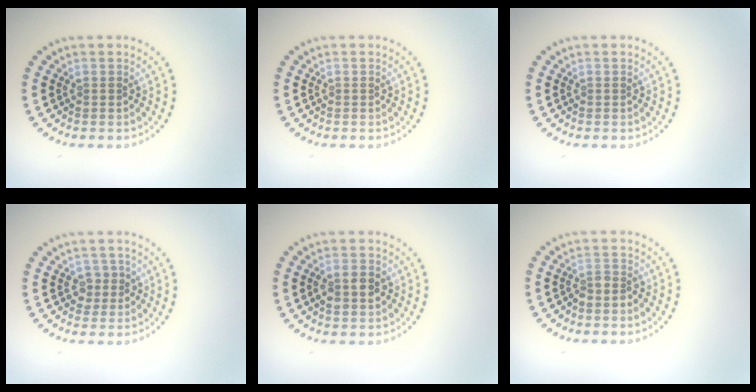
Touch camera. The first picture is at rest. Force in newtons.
{"total": 0.0}
{"total": 0.0}
{"total": 1.5, "press": 1.3, "slide": 0.7}
{"total": 2.2, "press": 2.2, "slide": 0.2}
{"total": 1.5, "press": 1.1, "slide": 1.0}